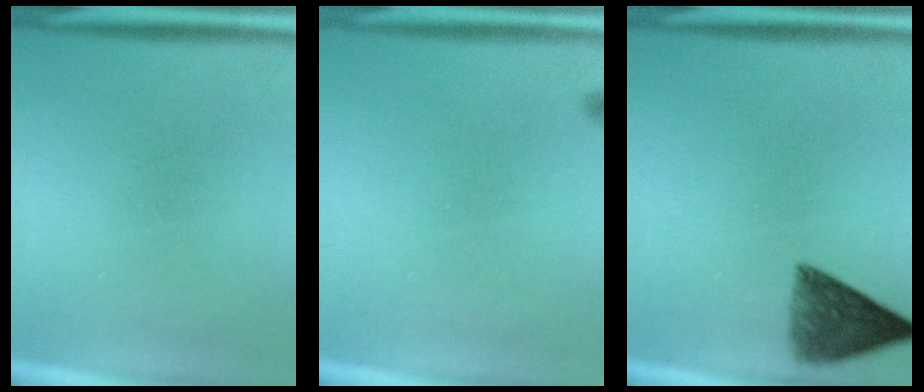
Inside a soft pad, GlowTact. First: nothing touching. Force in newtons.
{"total": 0.7}
{"total": 6.9}